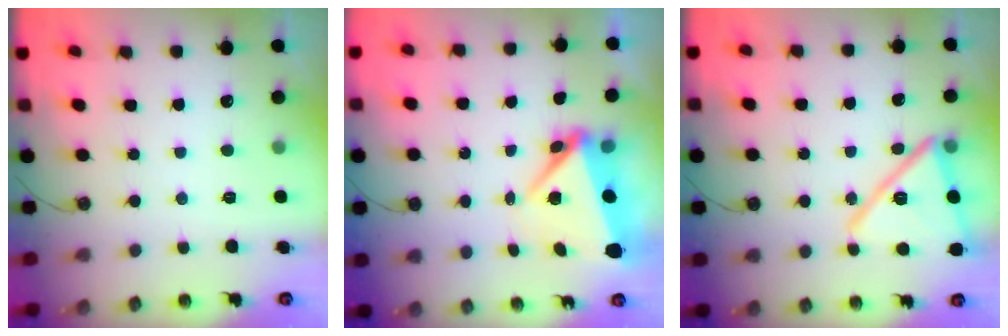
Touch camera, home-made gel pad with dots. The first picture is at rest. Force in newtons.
{"total": 6.4, "press": 6.0, "slide": 2.2}
{"total": 18.0, "press": 18.0, "slide": 1.1}